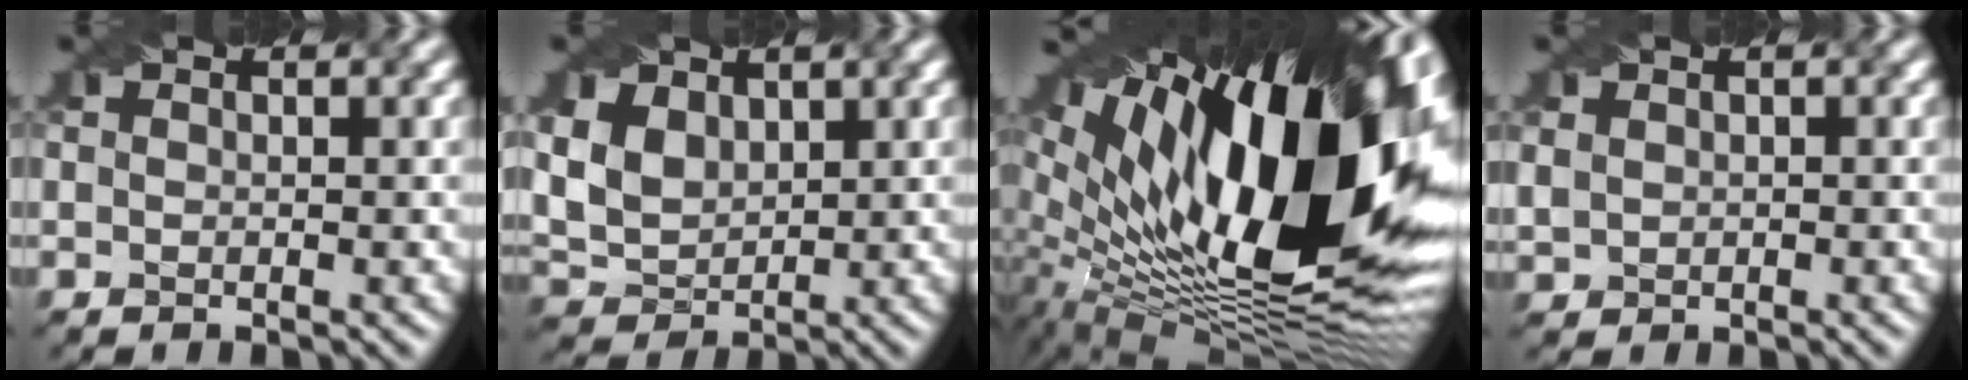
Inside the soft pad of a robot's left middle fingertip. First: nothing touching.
{"total": 6.0, "force": [2.3, 4.2, 3.5], "torque": [-0.102, 0.008, 0.046]}
{"total": 21.2, "force": [4.6, 9.9, 18.1], "torque": [-0.303, -0.002, 0.077]}
{"total": 1.4, "force": [0.7, 1.2, 0.4], "torque": [-0.011, 0.000, 0.019]}